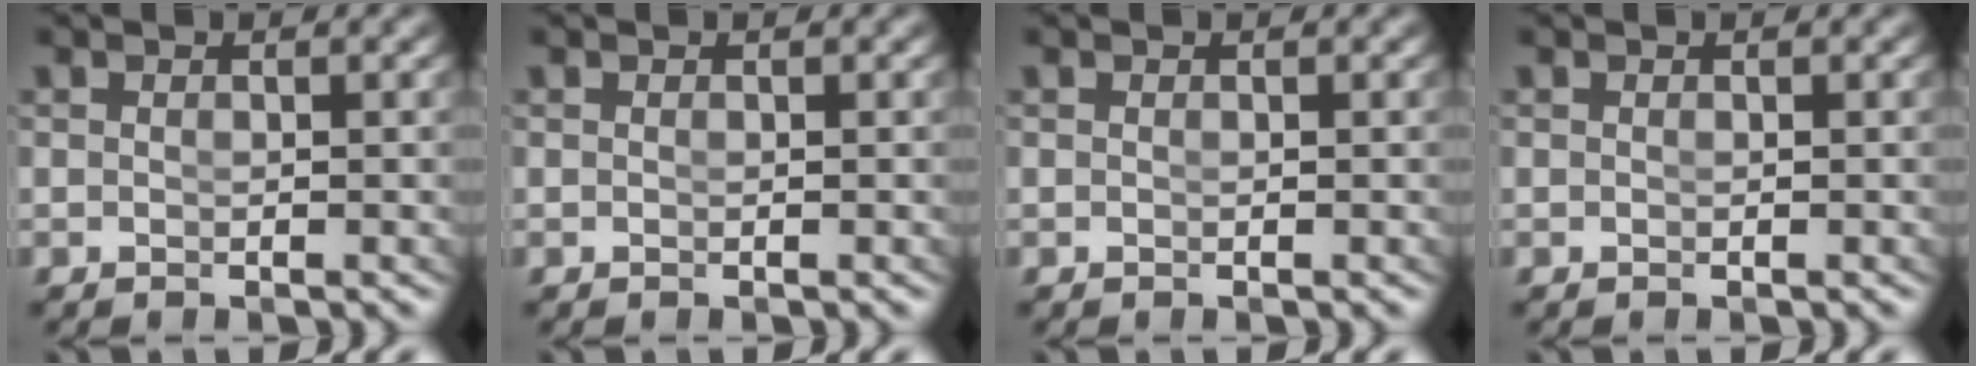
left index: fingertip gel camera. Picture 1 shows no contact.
{"total": 0.0}
{"total": 0.0}
{"total": 0.0}